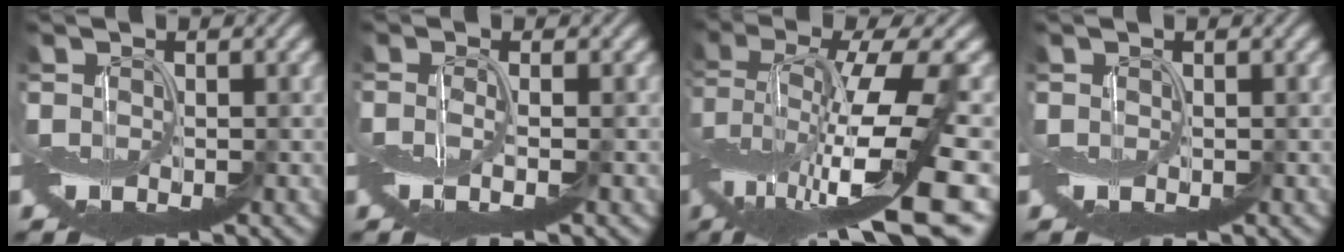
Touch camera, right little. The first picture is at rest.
{"total": 1.5, "force": [-0.5, -0.3, 1.3], "torque": [-0.031, -0.006, -0.011]}
{"total": 13.9, "force": [-3.1, 3.5, 13.1], "torque": [-0.257, 0.003, -0.046]}
{"total": 0.0}